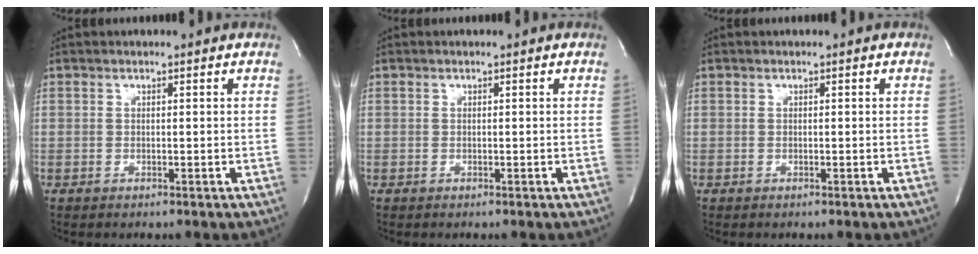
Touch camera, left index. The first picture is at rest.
{"total": 0.0}
{"total": 0.0}